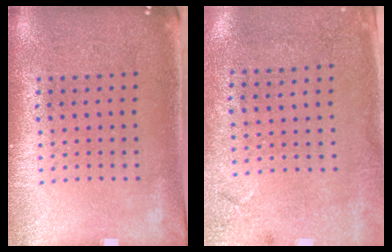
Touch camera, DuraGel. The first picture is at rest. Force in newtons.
{"total": 2.7, "press": 2.2, "slide": 1.6}